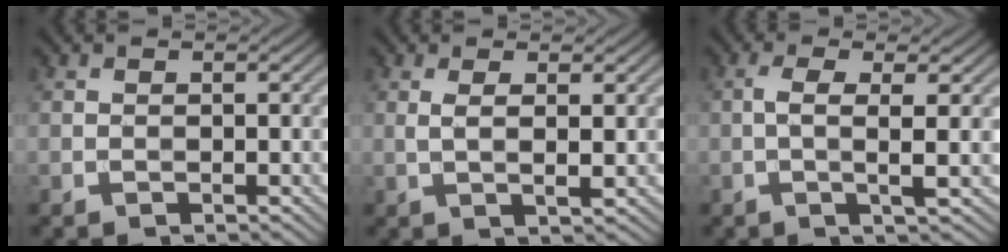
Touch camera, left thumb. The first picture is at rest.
{"total": 2.6, "force": [0.8, 0.4, 2.4], "torque": [-0.049, -0.001, 0.015]}
{"total": 3.8, "force": [0.1, 0.6, 3.7], "torque": [-0.070, 0.003, -0.003]}